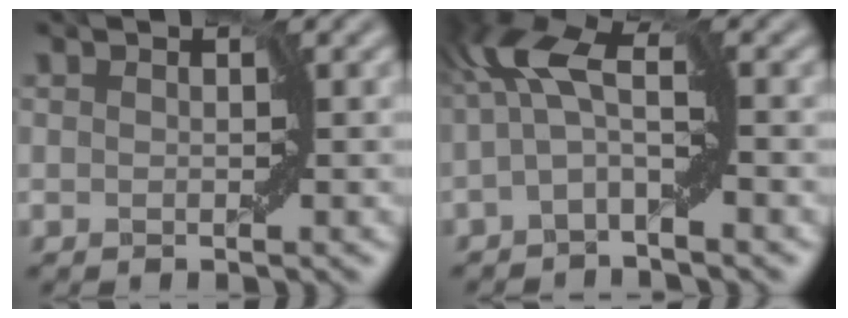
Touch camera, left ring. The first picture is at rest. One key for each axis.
{"total": 5.6, "fx": -0.3, "fy": 1.8, "fz": 5.3, "tx": -0.113, "ty": 0.028, "tz": -0.026}